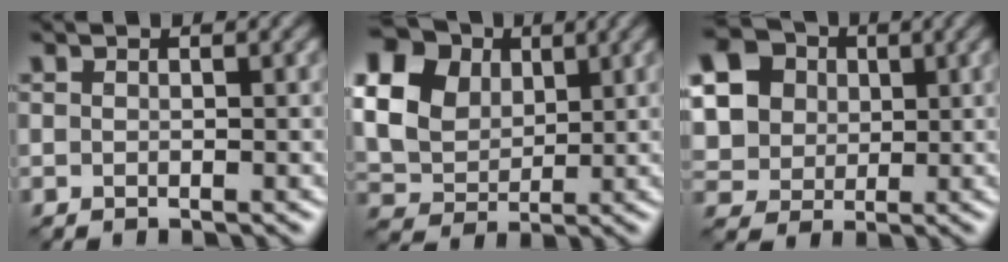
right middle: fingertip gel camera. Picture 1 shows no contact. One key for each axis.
{"total": 17.7, "fx": 6.6, "fy": 14.4, "fz": 7.8, "tx": -0.220, "ty": 0.027, "tz": 0.104}
{"total": 10.9, "fx": 2.9, "fy": 9.5, "fz": 4.5, "tx": -0.137, "ty": 0.016, "tz": 0.064}